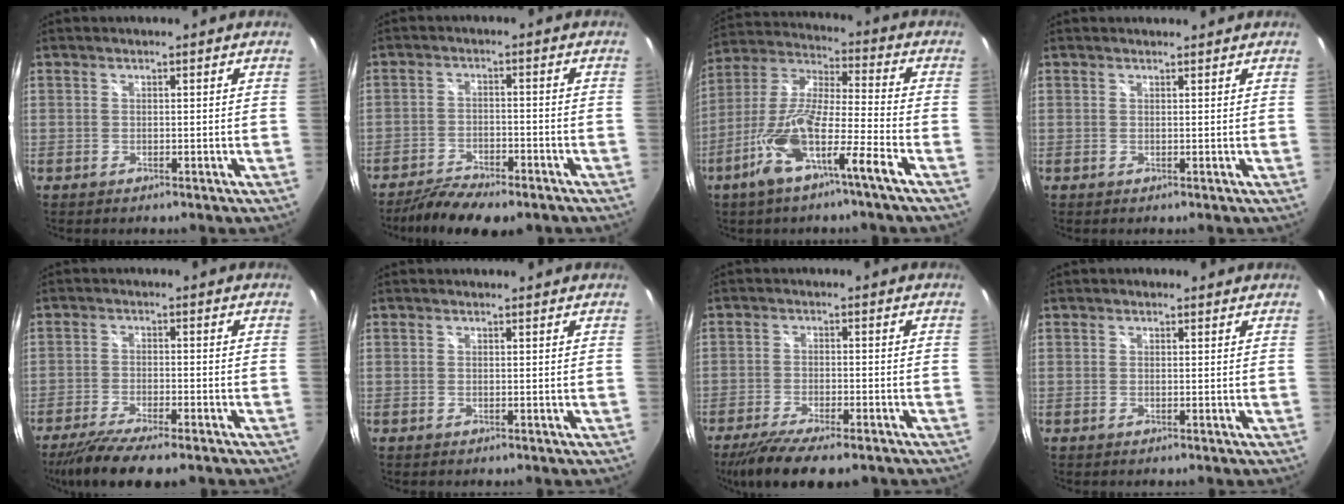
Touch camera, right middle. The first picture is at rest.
{"total": 10.5, "force": [-8.4, 3.0, 5.5], "torque": [-0.127, -0.024, -0.139]}
{"total": 13.9, "force": [-7.5, 0.8, 11.7], "torque": [-0.234, -0.009, -0.145]}
{"total": 1.1, "force": [1.1, 0.2, 0.0], "torque": [-0.004, 0.002, 0.016]}
{"total": 9.9, "force": [-7.8, 1.4, 6.0], "torque": [-0.135, -0.034, -0.135]}
{"total": 1.1, "force": [1.1, 0.0, 0.1], "torque": [-0.007, 0.001, 0.010]}
{"total": 11.4, "force": [-8.7, 2.6, 6.9], "torque": [-0.150, -0.039, -0.147]}
{"total": 0.7, "force": [0.4, 0.5, 0.1], "torque": [-0.004, 0.003, 0.000]}